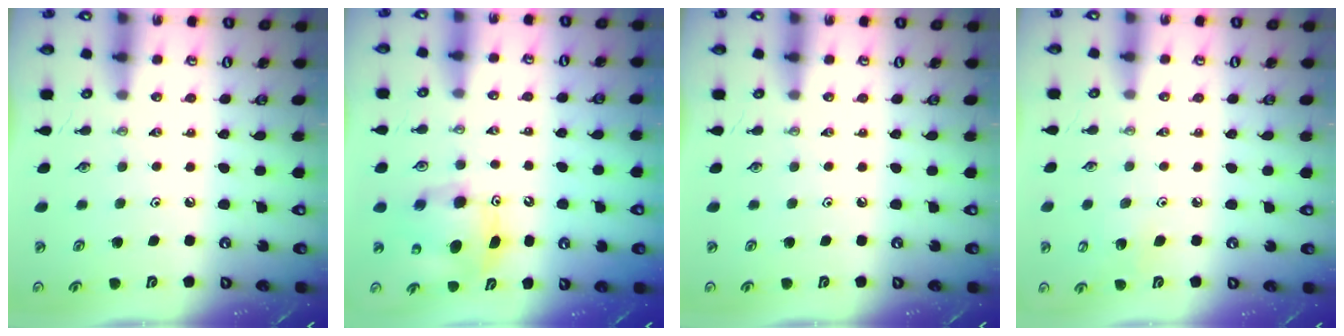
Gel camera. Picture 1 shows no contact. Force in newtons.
{"total": 10.0, "press": 10.0, "slide": 0.5}
{"total": 0.0}
{"total": 4.9, "press": 4.8, "slide": 0.4}